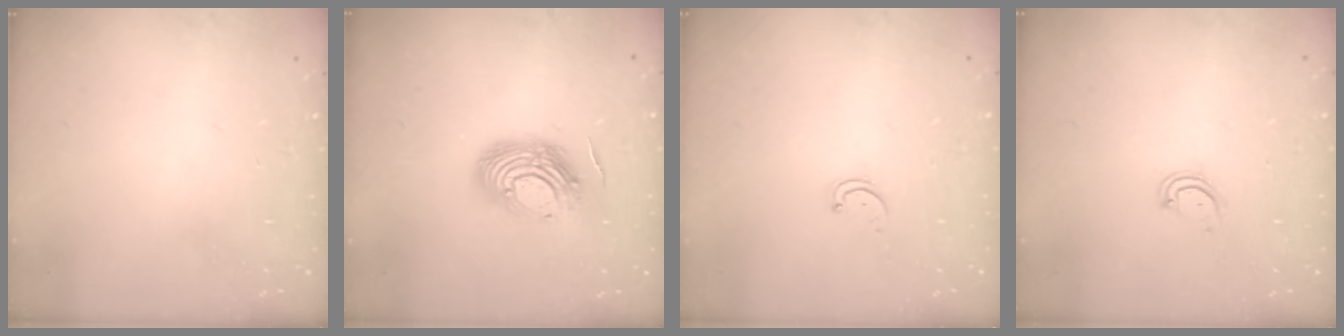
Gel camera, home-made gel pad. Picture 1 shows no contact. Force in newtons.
{"total": 13.5, "press": 13.5, "slide": 1.3}
{"total": 1.6, "press": 1.6, "slide": 0.4}
{"total": 3.6, "press": 3.6, "slide": 0.3}